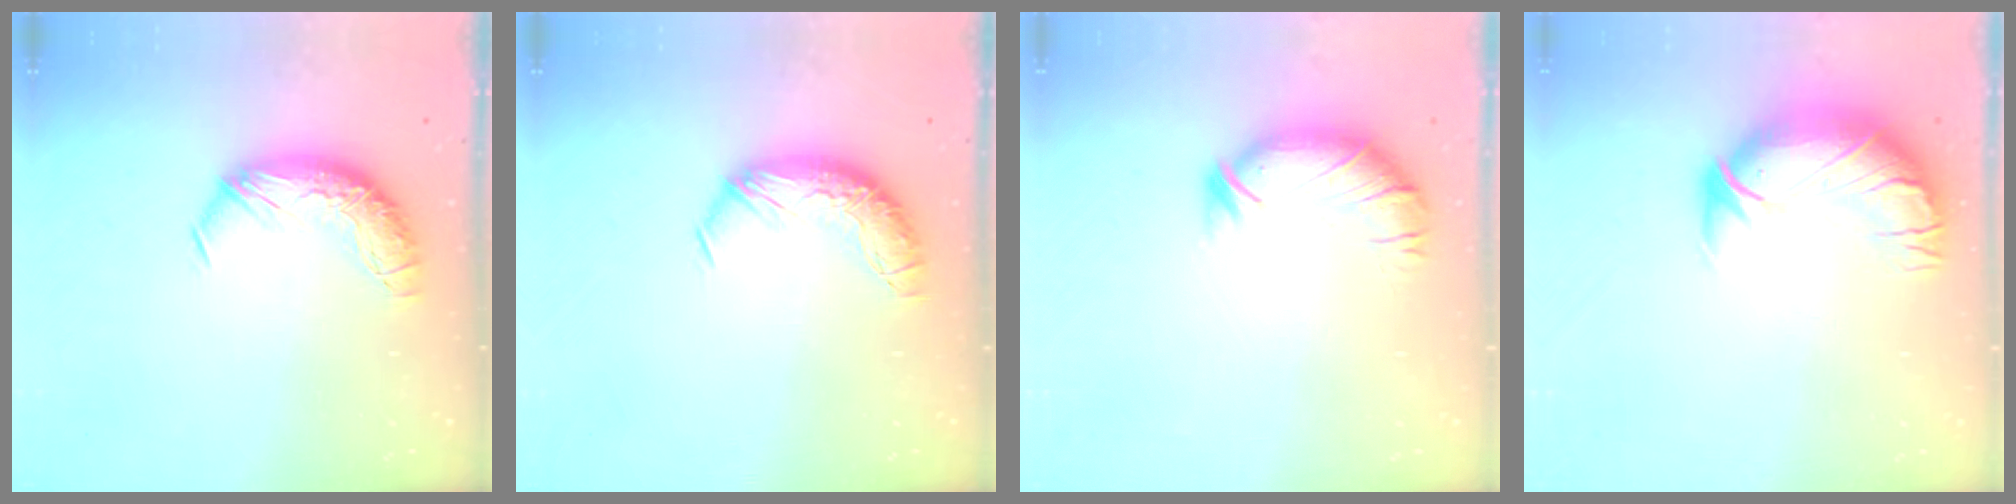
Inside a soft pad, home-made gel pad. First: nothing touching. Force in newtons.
{"total": 0.0}
{"total": 2.8, "press": 2.3, "slide": 1.6}
{"total": 3.0, "press": 0.2, "slide": 2.9}